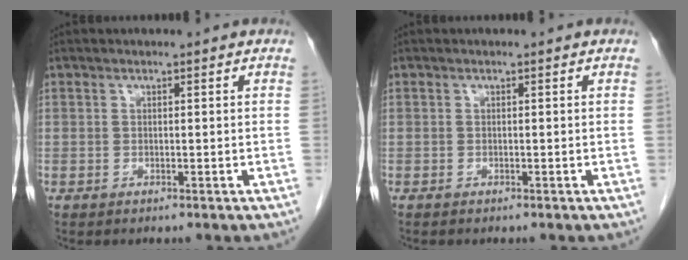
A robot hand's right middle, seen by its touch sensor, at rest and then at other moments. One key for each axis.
{"total": 0.0}